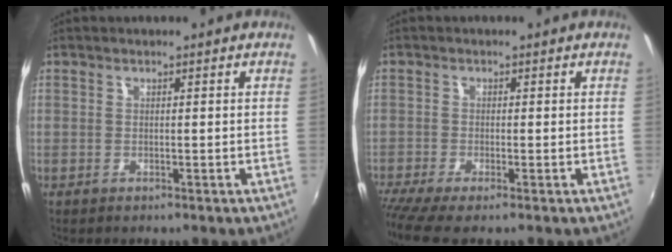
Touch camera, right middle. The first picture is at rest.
{"total": 4.2, "force": [-3.4, -0.1, 2.5], "torque": [-0.066, -0.023, -0.069]}